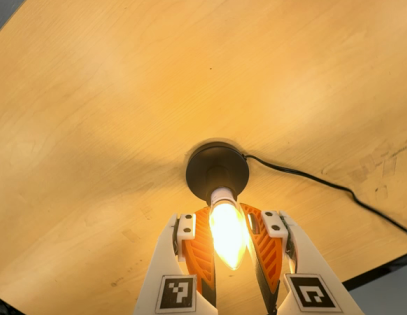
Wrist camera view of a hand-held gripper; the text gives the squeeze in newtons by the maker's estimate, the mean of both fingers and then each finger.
{"total": 14.0, "left": 12.6, "right": 15.4}